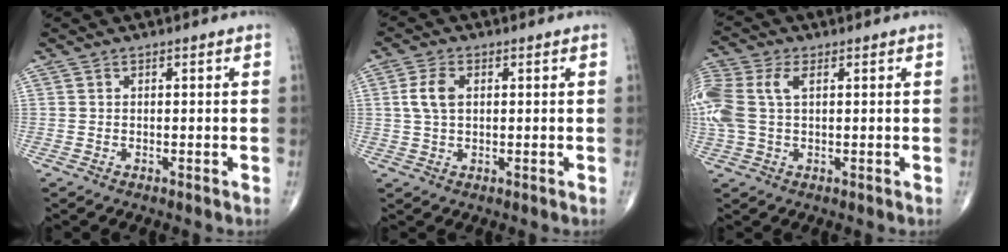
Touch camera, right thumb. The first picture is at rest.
{"total": 4.7, "force": [0.9, 2.8, 3.7], "torque": [-0.083, 0.005, 0.015]}
{"total": 10.9, "force": [2.2, 6.4, 8.6], "torque": [-0.245, 0.027, 0.047]}